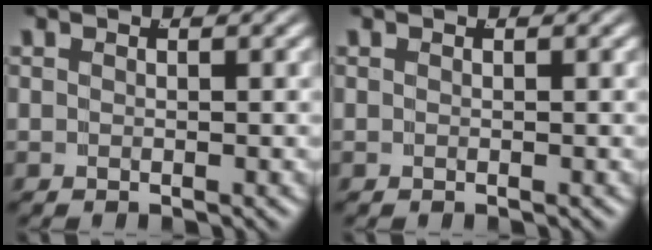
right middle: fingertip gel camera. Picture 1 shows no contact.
{"total": 0.0}